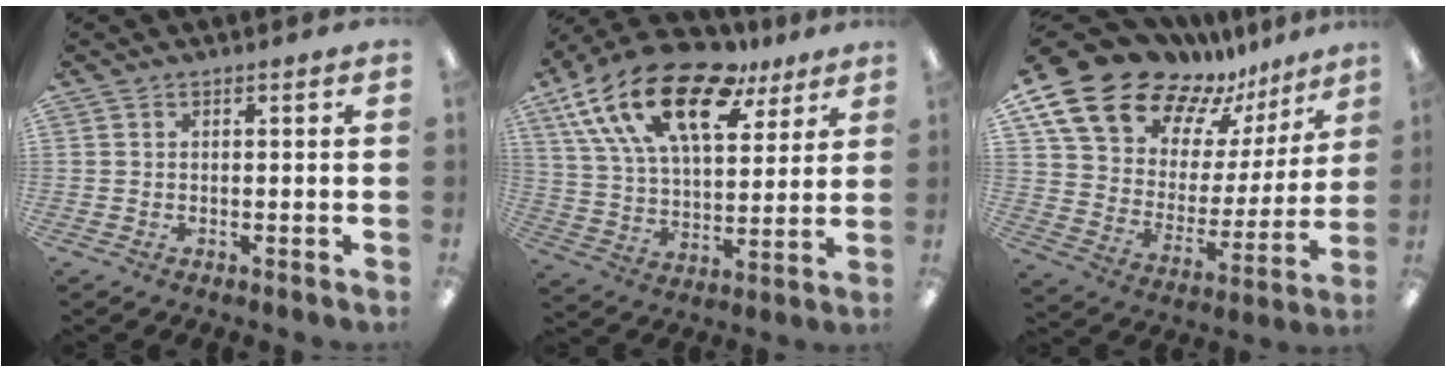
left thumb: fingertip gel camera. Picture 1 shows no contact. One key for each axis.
{"total": 23.3, "fx": 13.8, "fy": 11.1, "fz": 15.1, "tx": -0.273, "ty": -0.069, "tz": 0.243}
{"total": 19.9, "fx": 15.5, "fy": 10.7, "fz": 6.5, "tx": -0.136, "ty": -0.113, "tz": 0.293}